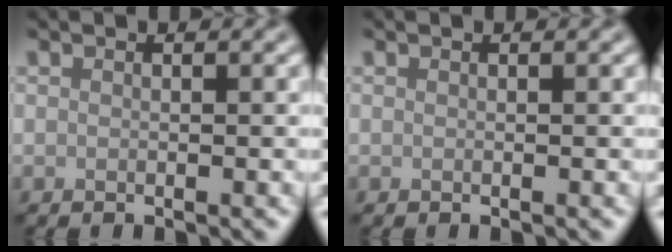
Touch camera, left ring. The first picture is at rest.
{"total": 0.0}